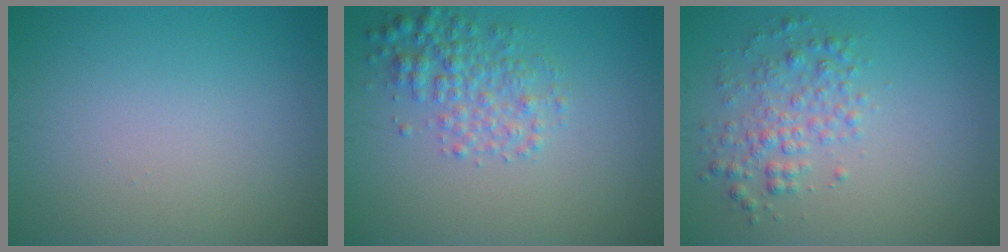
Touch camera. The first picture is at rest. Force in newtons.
{"total": 3.3, "press": 3.3, "slide": 0.1}
{"total": 2.9, "press": 2.9, "slide": 0.0}